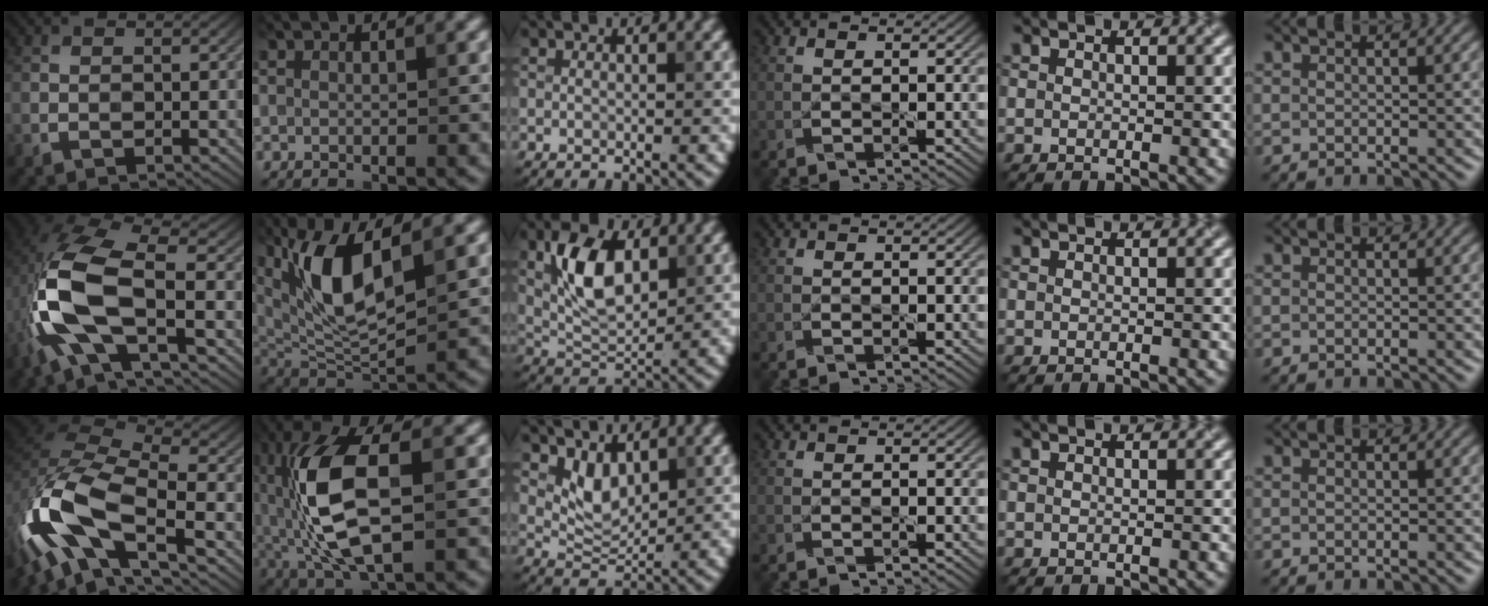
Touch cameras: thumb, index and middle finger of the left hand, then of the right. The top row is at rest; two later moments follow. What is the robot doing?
{"motion": "lift_and_place", "object": "knife"}